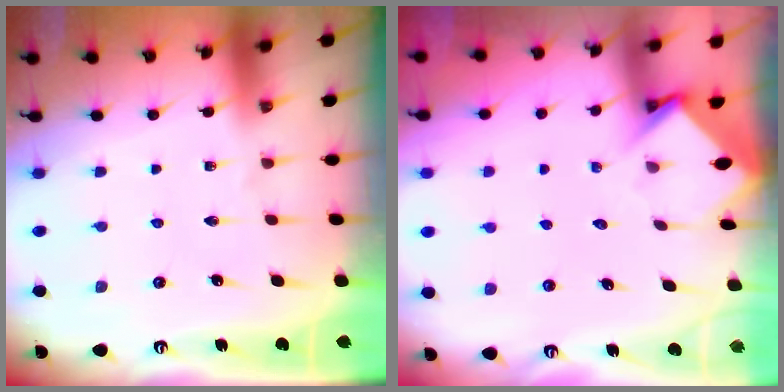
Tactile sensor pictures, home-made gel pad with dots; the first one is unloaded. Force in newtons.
{"total": 3.7, "press": 3.7, "slide": 0.2}